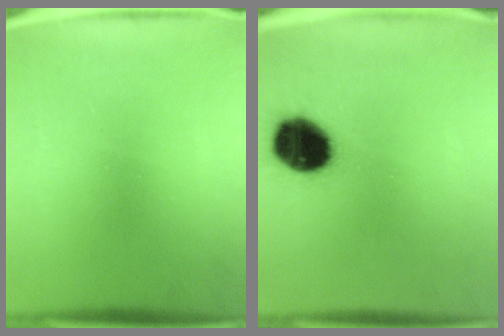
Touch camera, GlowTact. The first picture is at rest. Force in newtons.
{"total": 15.7}